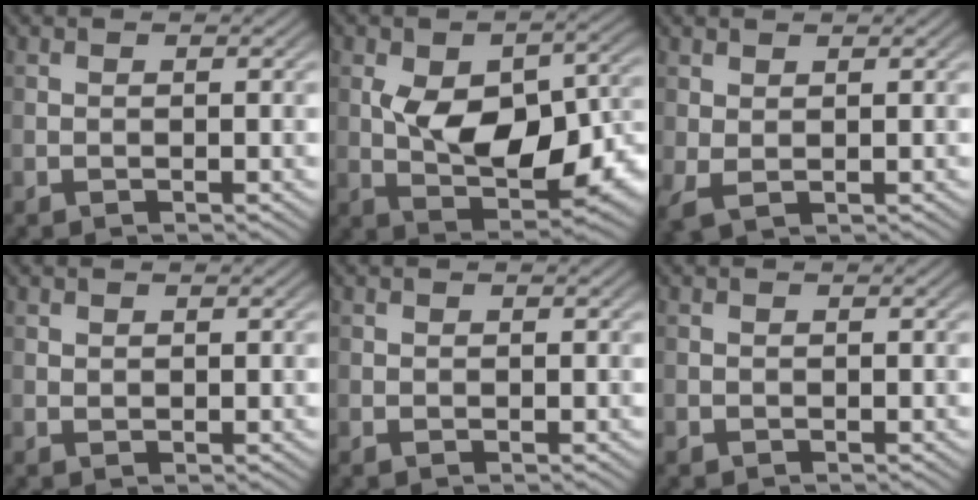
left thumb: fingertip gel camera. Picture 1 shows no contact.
{"total": 12.3, "force": [-0.8, 6.8, 10.2], "torque": [-0.159, -0.009, -0.008]}
{"total": 2.0, "force": [0.6, 0.9, 1.6], "torque": [-0.049, -0.001, 0.014]}
{"total": 0.6, "force": [0.4, 0.4, 0.1], "torque": [-0.002, -0.001, 0.010]}
{"total": 0.0}
{"total": 0.9, "force": [-0.4, 0.8, 0.2], "torque": [-0.005, -0.006, -0.009]}